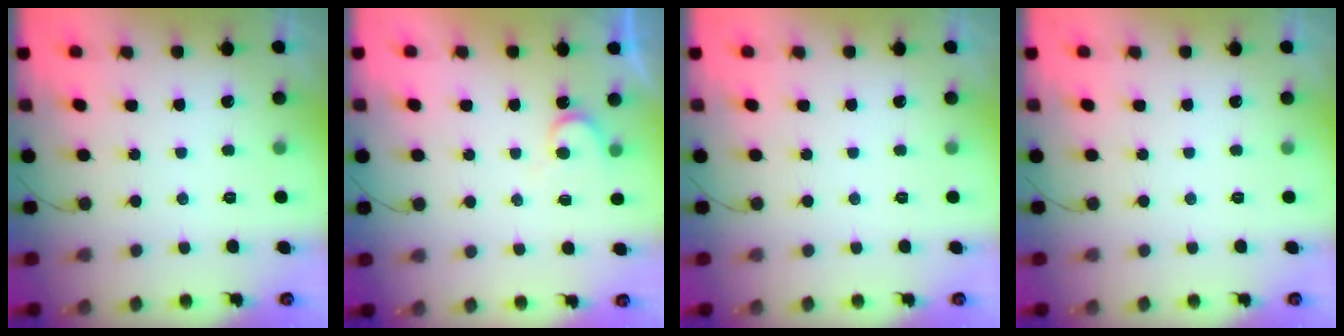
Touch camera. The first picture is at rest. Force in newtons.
{"total": 4.5, "press": 4.4, "slide": 0.4}
{"total": 0.0}
{"total": 0.0}